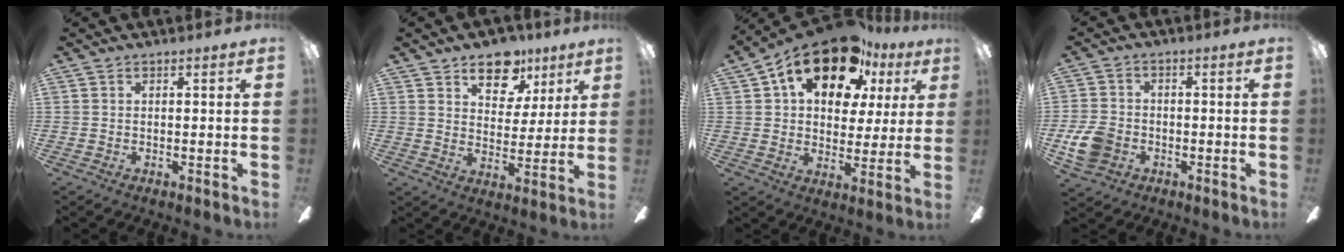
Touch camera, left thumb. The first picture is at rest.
{"total": 11.2, "force": [7.6, 6.6, 4.9], "torque": [-0.059, -0.040, 0.135]}
{"total": 18.6, "force": [11.5, 9.5, 11.1], "torque": [-0.188, -0.050, 0.199]}
{"total": 8.4, "force": [-2.9, 6.5, 4.4], "torque": [-0.101, 0.016, -0.054]}